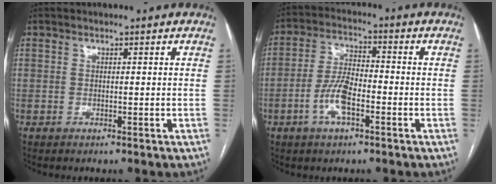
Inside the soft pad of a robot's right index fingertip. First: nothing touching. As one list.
[{"total": 7.6, "force": [-2.9, 2.6, 6.5], "torque": [-0.137, 0.006, -0.055]}]